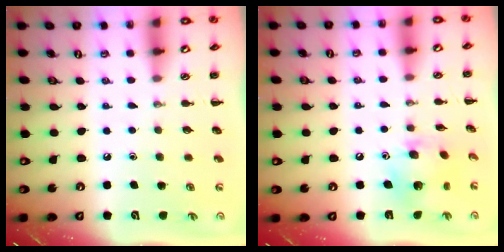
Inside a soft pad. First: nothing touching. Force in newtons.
{"total": 8.1, "press": 8.1, "slide": 0.2}